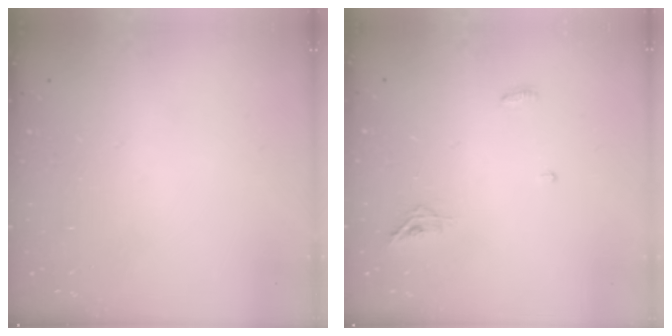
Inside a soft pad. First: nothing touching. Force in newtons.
{"total": 4.9, "press": 4.8, "slide": 1.0}